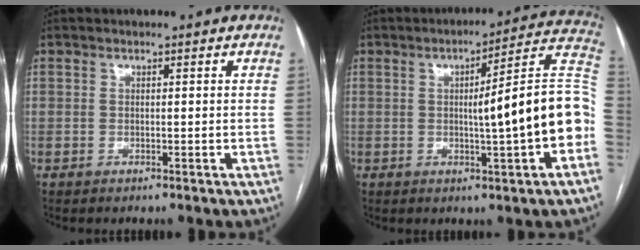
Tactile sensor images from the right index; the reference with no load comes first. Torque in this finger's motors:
{"motor_torque": [1.61, -0.37, 0.58, 0.15]}